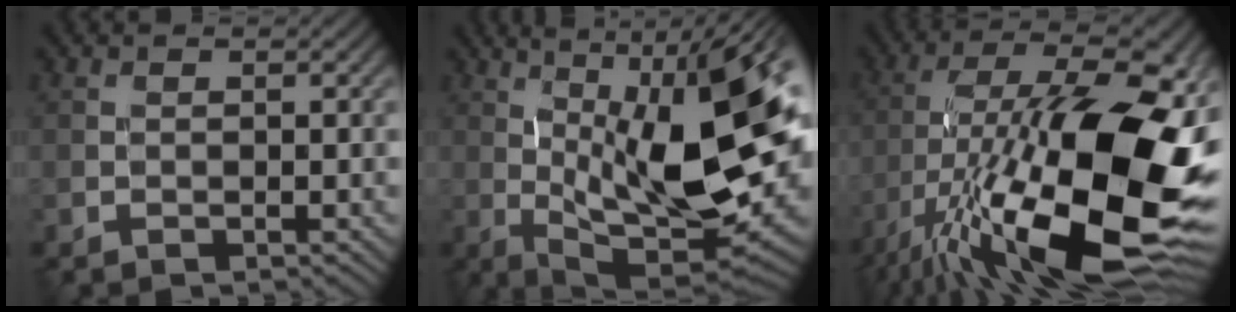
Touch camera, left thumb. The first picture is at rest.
{"total": 17.5, "force": [1.4, 6.3, 16.3], "torque": [-0.262, 0.012, 0.028]}
{"total": 21.5, "force": [-5.8, 8.6, 18.9], "torque": [-0.324, -0.003, -0.105]}